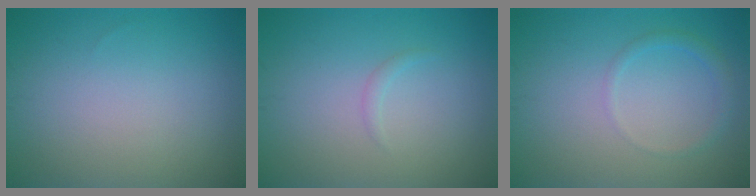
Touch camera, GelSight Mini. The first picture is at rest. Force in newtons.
{"total": 0.6, "press": 0.6, "slide": 0.0}
{"total": 1.3, "press": 1.3, "slide": 0.0}